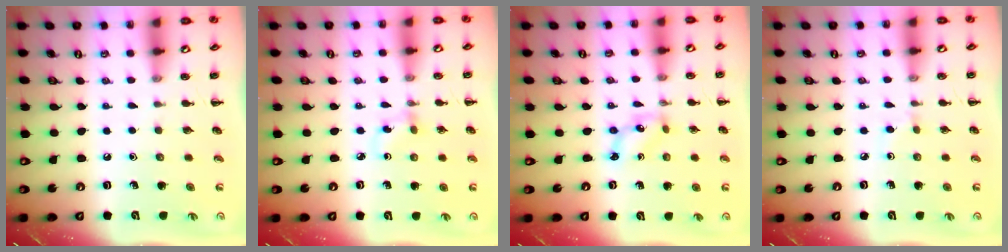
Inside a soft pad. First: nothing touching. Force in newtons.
{"total": 3.0, "press": 2.8, "slide": 1.2}
{"total": 3.1, "press": 3.0, "slide": 0.9}
{"total": 2.0, "press": 1.8, "slide": 0.8}